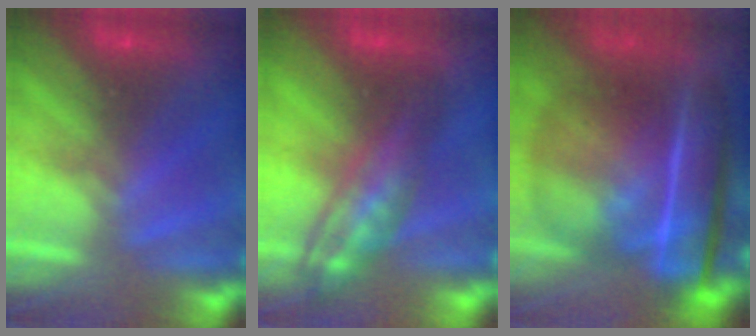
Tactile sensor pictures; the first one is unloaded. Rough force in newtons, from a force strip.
{"total": 2.8}
{"total": 7.1}